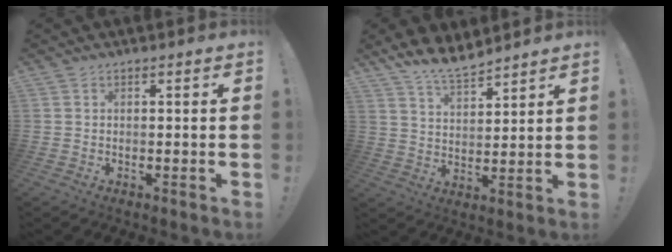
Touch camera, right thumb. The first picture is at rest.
{"total": 9.0, "force": [8.0, 2.3, 3.4], "torque": [-0.064, -0.058, 0.152]}